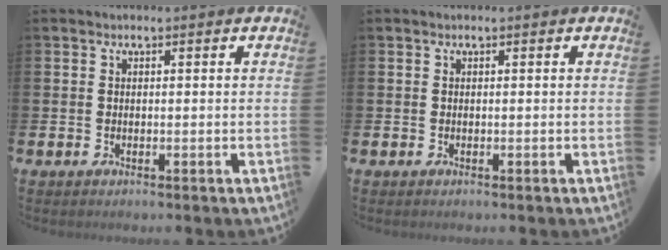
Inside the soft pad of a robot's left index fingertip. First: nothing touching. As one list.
[{"total": 0.0}]